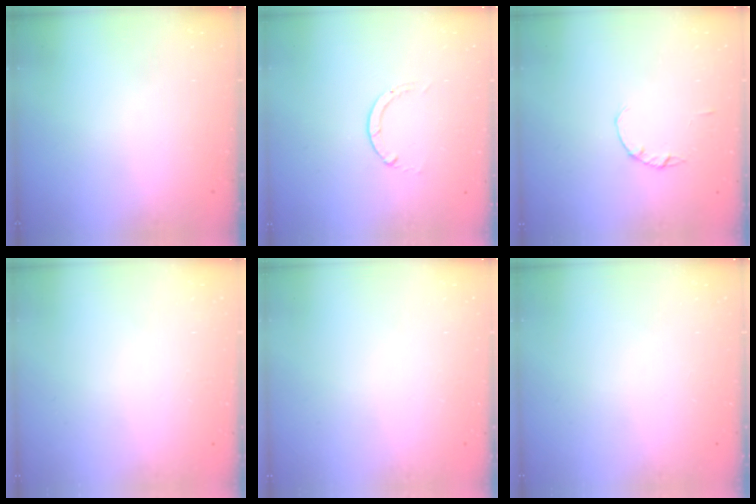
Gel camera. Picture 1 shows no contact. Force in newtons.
{"total": 0.0}
{"total": 1.4, "press": 1.3, "slide": 0.3}
{"total": 2.7, "press": 2.7, "slide": 0.2}
{"total": 2.6, "press": 2.6, "slide": 0.2}
{"total": 0.0}